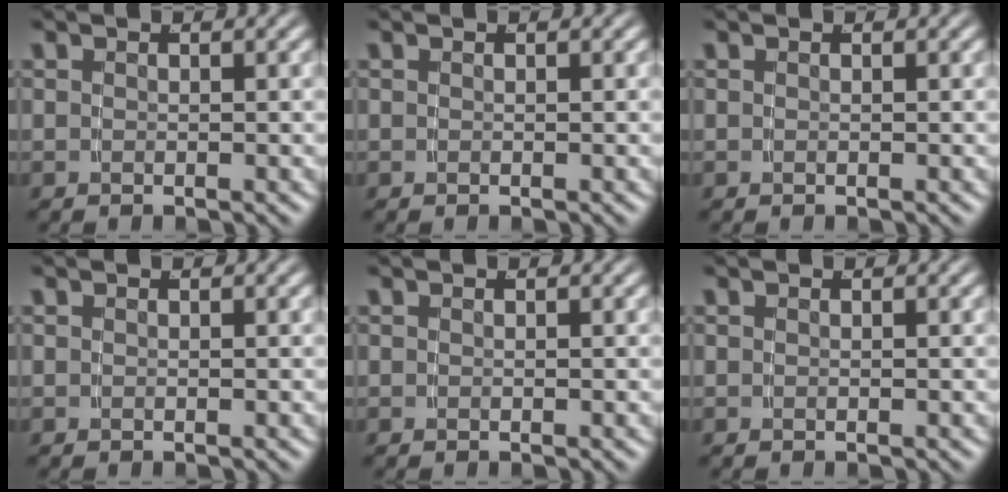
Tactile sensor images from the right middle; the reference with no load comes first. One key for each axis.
{"total": 0.0}
{"total": 0.0}
{"total": 0.0}
{"total": 0.0}
{"total": 0.0}